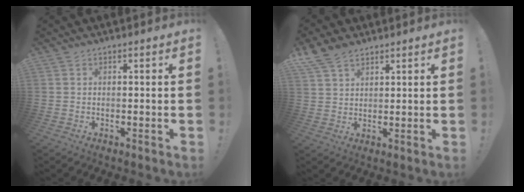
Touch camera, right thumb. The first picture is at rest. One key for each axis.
{"total": 7.1, "fx": 5.4, "fy": 3.6, "fz": 2.8, "tx": -0.052, "ty": -0.022, "tz": 0.106}